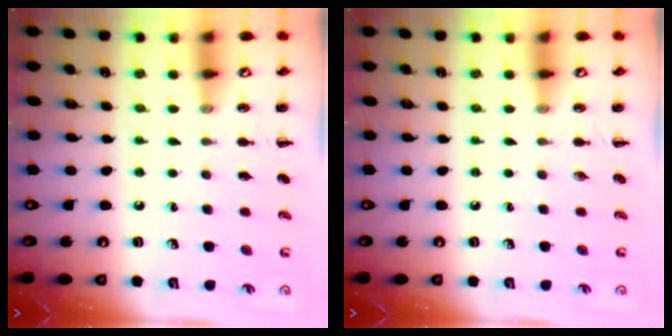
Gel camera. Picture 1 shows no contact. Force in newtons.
{"total": 0.0}